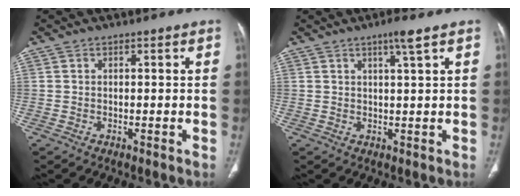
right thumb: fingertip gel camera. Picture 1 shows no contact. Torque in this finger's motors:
{"motor_torque": [0.24, 0.25, -0.16, 0.04, 0.00]}